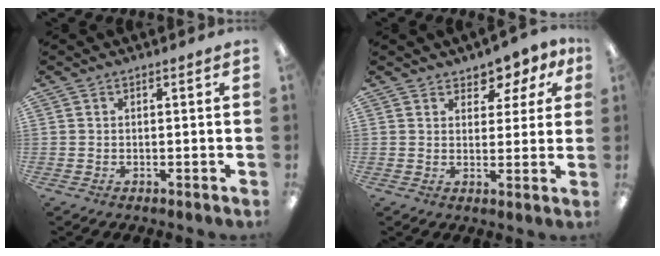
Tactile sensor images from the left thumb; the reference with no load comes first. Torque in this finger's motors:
{"motor_torque": [0.60, 0.33, -0.27, -0.18, 0.03]}